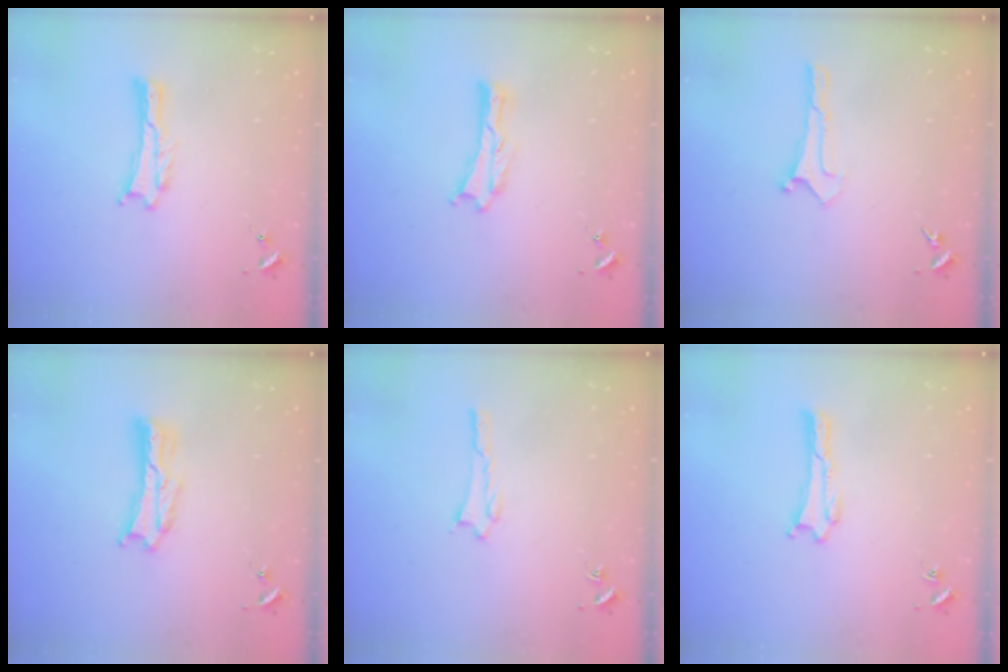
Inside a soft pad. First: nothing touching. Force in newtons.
{"total": 0.0}
{"total": 0.0}
{"total": 1.7, "press": 1.7, "slide": 0.3}
{"total": 1.4, "press": 1.4, "slide": 0.2}
{"total": 0.0}